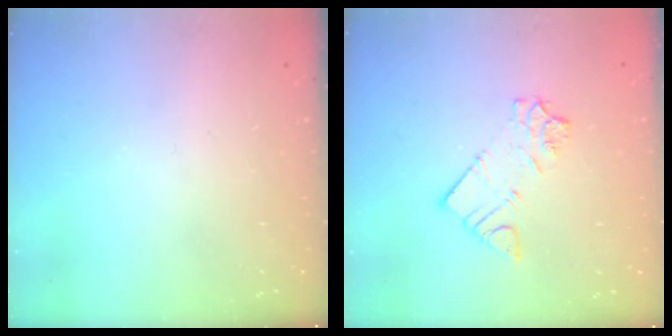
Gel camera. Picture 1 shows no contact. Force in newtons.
{"total": 6.3, "press": 6.3, "slide": 0.2}